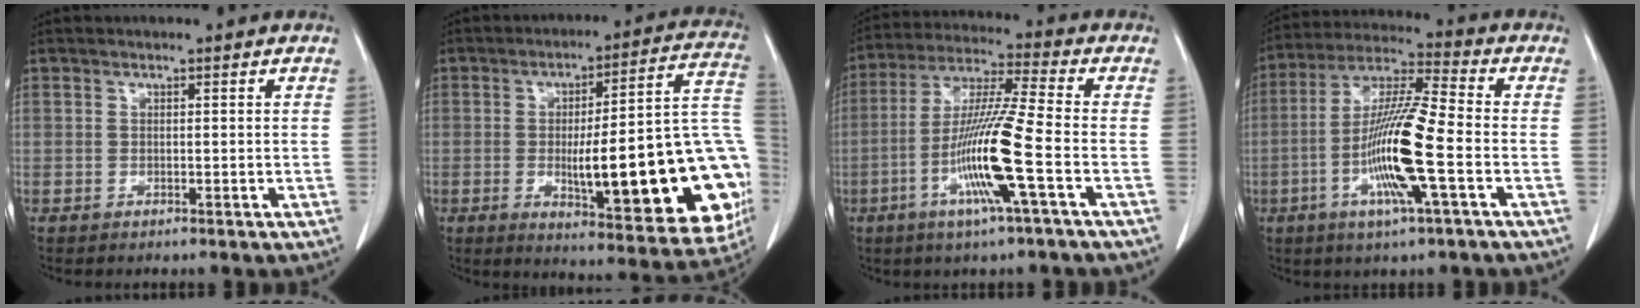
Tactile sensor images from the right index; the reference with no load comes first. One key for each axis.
{"total": 26.7, "fx": -4.8, "fy": 5.0, "fz": 25.8, "tx": -0.256, "ty": 0.017, "tz": -0.053}
{"total": 13.4, "fx": -4.3, "fy": -0.9, "fz": 12.6, "tx": -0.251, "ty": -0.011, "tz": -0.088}
{"total": 14.1, "fx": -3.8, "fy": 0.4, "fz": 13.6, "tx": -0.271, "ty": -0.007, "tz": -0.077}